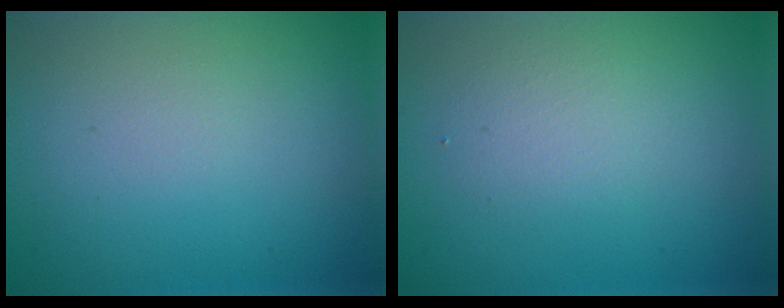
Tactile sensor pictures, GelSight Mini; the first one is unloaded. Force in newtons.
{"total": 2.1, "press": 2.1, "slide": 0.1}